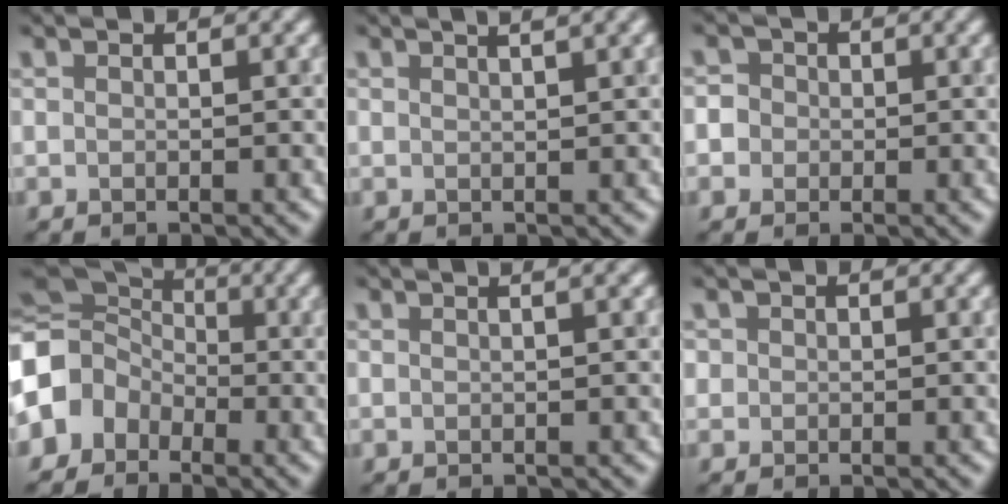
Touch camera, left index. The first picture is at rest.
{"total": 4.3, "force": [2.5, 1.5, 3.1], "torque": [-0.019, 0.029, 0.011]}
{"total": 3.4, "force": [-0.2, 3.3, 0.9], "torque": [0.012, 0.025, -0.032]}
{"total": 8.1, "force": [-1.9, 7.1, 3.4], "torque": [-0.063, 0.002, -0.059]}
{"total": 1.8, "force": [0.8, 0.6, 1.5], "torque": [-0.008, 0.009, -0.002]}
{"total": 0.6, "force": [0.1, 0.6, -0.1], "torque": [0.007, -0.001, -0.001]}